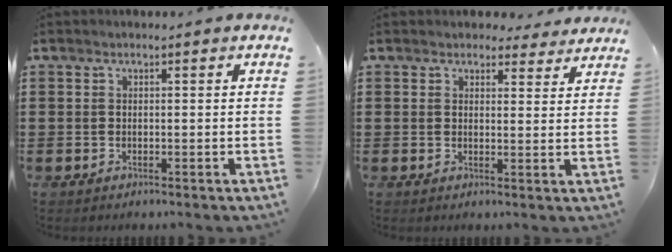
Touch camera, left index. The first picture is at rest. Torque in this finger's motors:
{"motor_torque": [1.84, -0.30, -0.03, 0.01]}